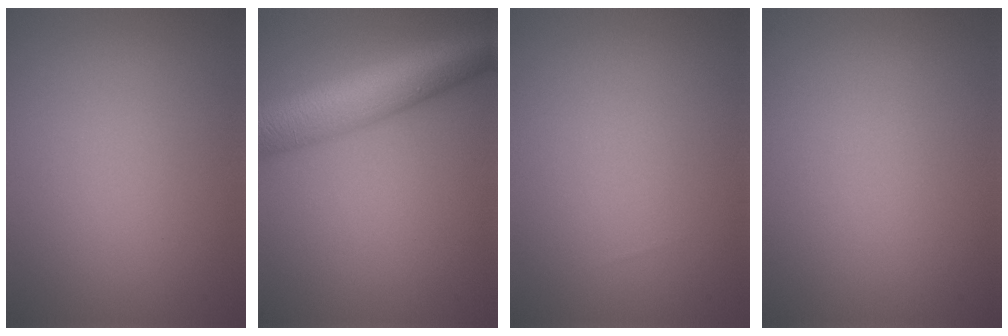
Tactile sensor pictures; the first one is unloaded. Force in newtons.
{"total": 9.4, "press": 9.4, "slide": 0.3}
{"total": 0.0}
{"total": 0.0}